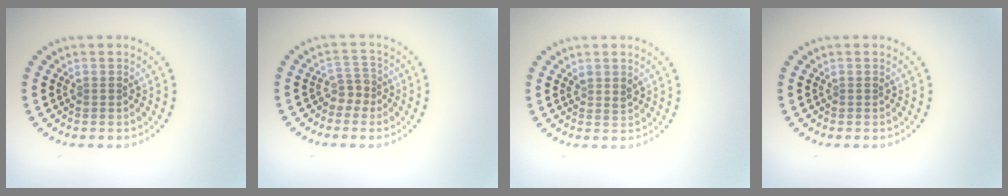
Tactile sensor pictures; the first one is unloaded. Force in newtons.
{"total": 1.8, "press": 1.3, "slide": 1.3}
{"total": 1.1, "press": 0.9, "slide": 0.5}
{"total": 0.0}